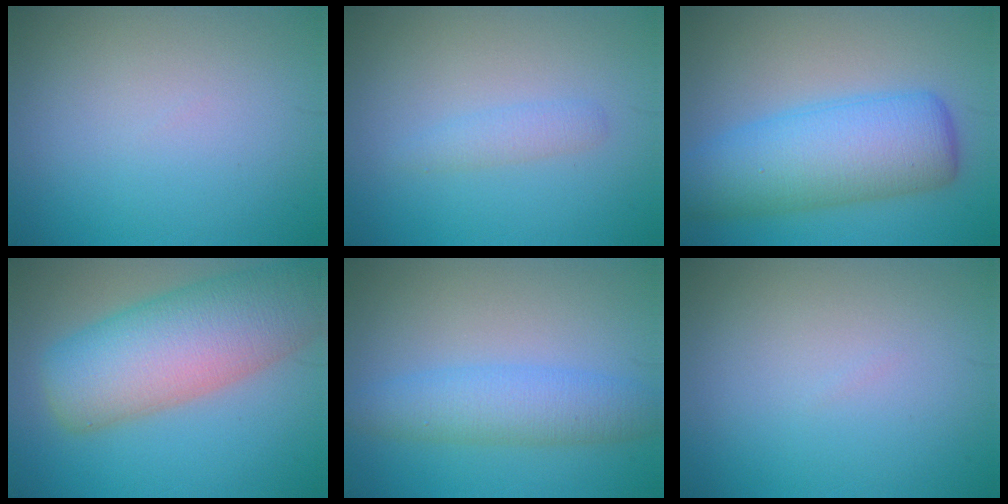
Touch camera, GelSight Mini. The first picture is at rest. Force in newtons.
{"total": 1.3, "press": 1.3, "slide": 0.0}
{"total": 6.7, "press": 6.7, "slide": 0.1}
{"total": 10.6, "press": 10.6, "slide": 0.6}
{"total": 4.1, "press": 4.1, "slide": 0.2}
{"total": 0.0}